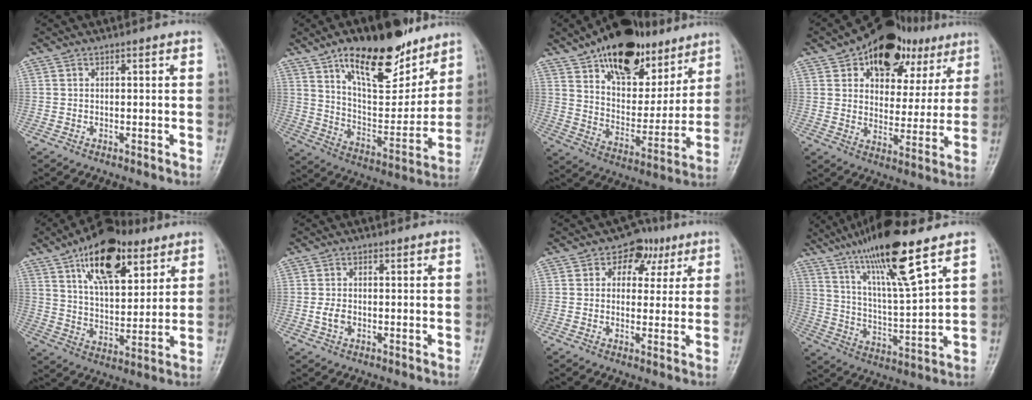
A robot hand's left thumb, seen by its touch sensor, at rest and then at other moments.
{"total": 21.1, "force": [13.8, 8.7, 13.4], "torque": [-0.161, -0.077, 0.232]}
{"total": 22.5, "force": [14.4, 11.7, 12.8], "torque": [-0.150, -0.055, 0.236]}
{"total": 19.6, "force": [10.5, 11.9, 11.6], "torque": [-0.099, -0.017, 0.152]}
{"total": 18.0, "force": [9.6, 8.9, 12.3], "torque": [-0.157, -0.031, 0.162]}
{"total": 2.5, "force": [-0.5, 1.8, 1.7], "torque": [-0.030, 0.003, -0.010]}
{"total": 6.9, "force": [3.0, 5.4, 3.0], "torque": [0.003, 0.000, 0.035]}
{"total": 17.1, "force": [11.0, 2.3, 12.9], "torque": [-0.222, -0.050, 0.200]}